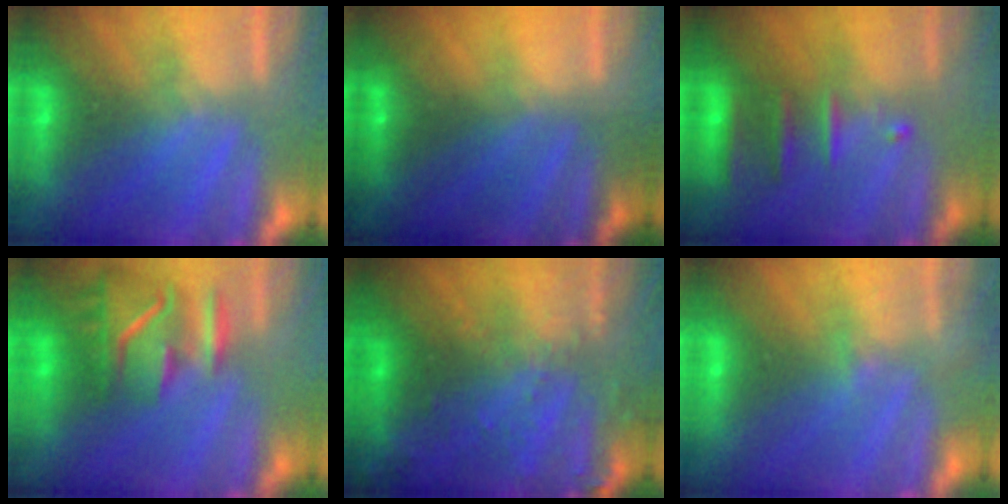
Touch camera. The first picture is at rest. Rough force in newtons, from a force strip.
{"total": 1.5}
{"total": 2.5}
{"total": 9.5}
{"total": 8.3}
{"total": 2.2}